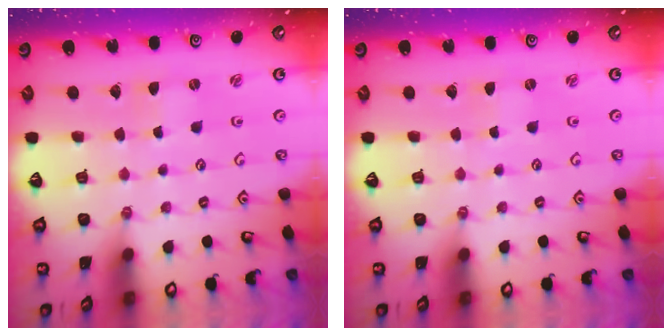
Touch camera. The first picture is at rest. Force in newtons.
{"total": 0.0}